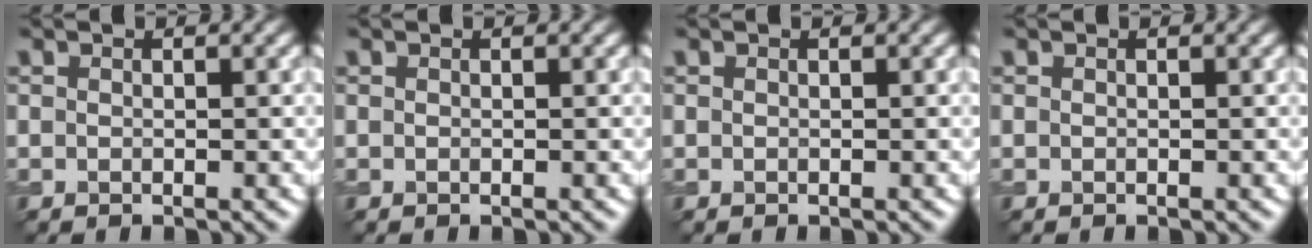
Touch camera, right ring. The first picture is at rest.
{"total": 0.0}
{"total": 0.0}
{"total": 0.0}